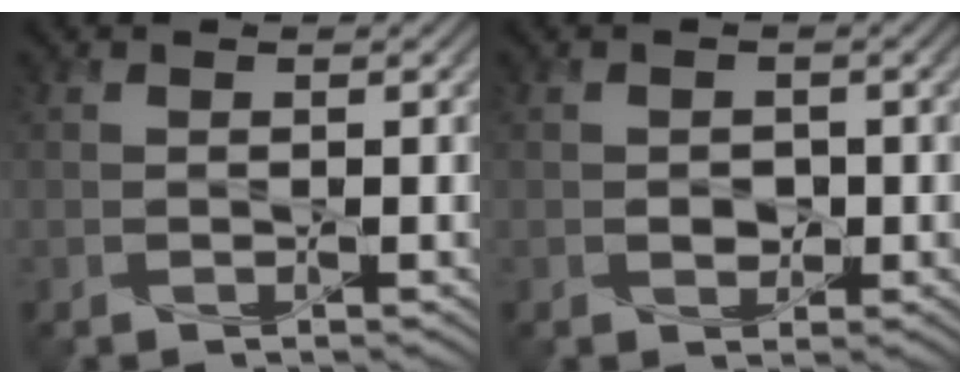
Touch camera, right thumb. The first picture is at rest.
{"total": 1.7, "force": [-0.3, 1.4, 0.8], "torque": [-0.017, -0.006, -0.006]}